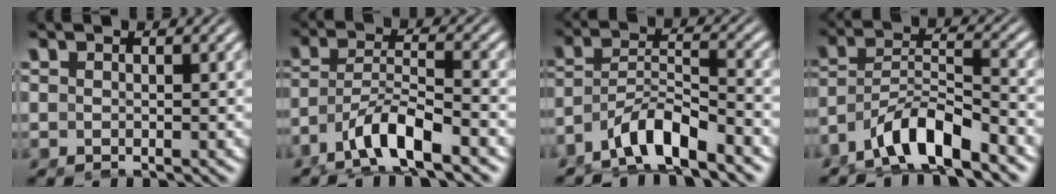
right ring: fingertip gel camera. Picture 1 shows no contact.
{"total": 4.8, "force": [-2.5, 2.3, 3.4], "torque": [-0.077, -0.024, -0.033]}
{"total": 5.5, "force": [-3.6, 2.7, 3.1], "torque": [-0.074, -0.030, -0.049]}
{"total": 6.3, "force": [-3.9, 3.5, 3.6], "torque": [-0.086, -0.032, -0.052]}